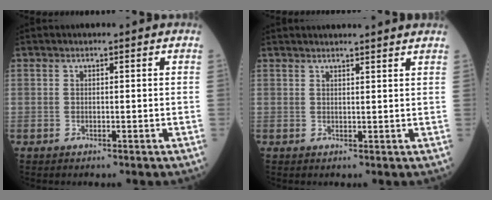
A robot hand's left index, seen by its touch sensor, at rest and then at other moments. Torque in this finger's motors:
{"motor_torque": [0.88, -0.83, 0.04, 0.01]}